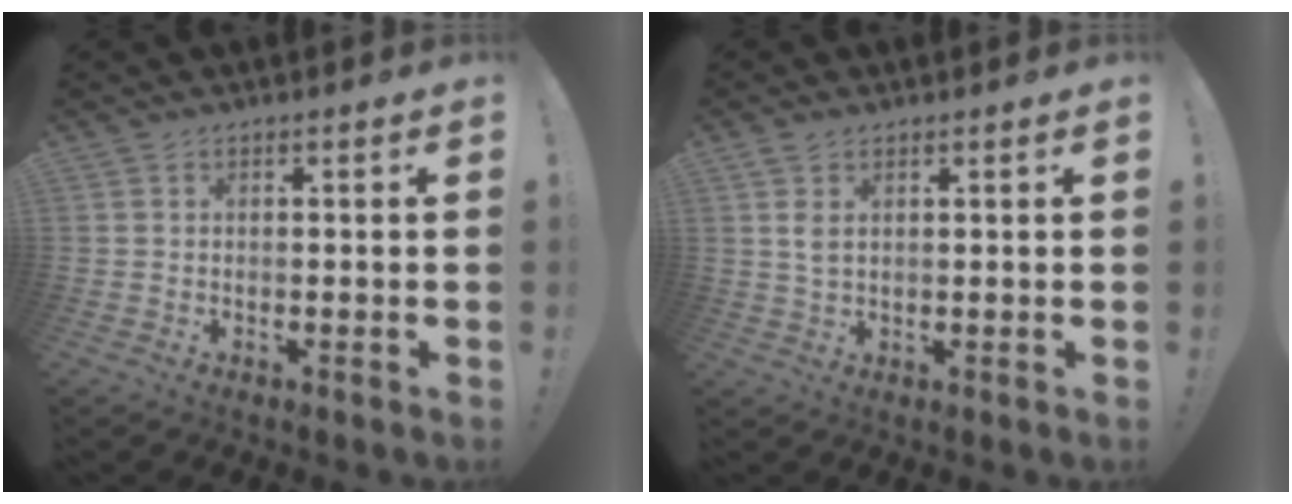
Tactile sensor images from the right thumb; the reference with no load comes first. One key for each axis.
{"total": 3.5, "fx": 1.4, "fy": 1.8, "fz": 2.7, "tx": -0.048, "ty": 0.000, "tz": 0.024}